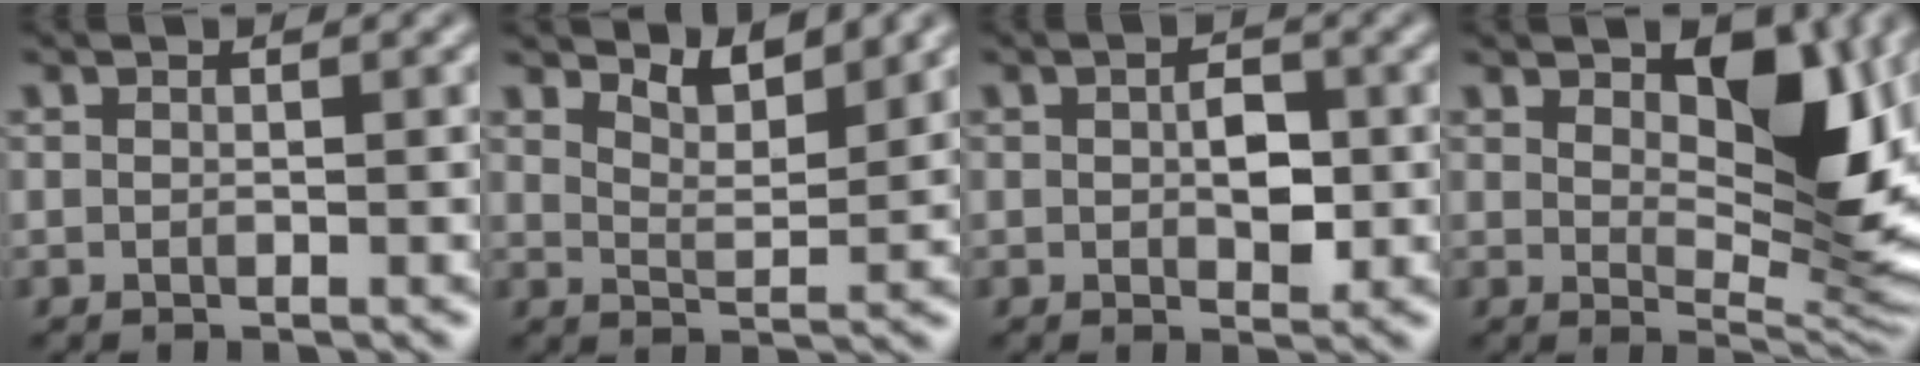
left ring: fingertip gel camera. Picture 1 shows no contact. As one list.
[{"total": 3.4, "force": [3.1, 0.6, 1.4], "torque": [-0.024, -0.006, 0.050]}, {"total": 2.8, "force": [-0.1, 1.6, 2.3], "torque": [-0.041, -0.002, 0.000]}, {"total": 9.1, "force": [3.1, 4.1, 7.5], "torque": [-0.109, -0.009, 0.051]}]